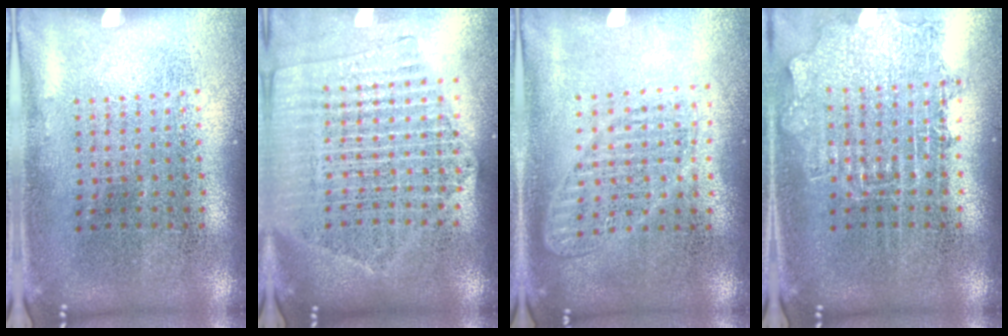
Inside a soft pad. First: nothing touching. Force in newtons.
{"total": 2.1, "press": 1.9, "slide": 0.9}
{"total": 1.3, "press": 1.3, "slide": 0.4}
{"total": 1.2, "press": 1.1, "slide": 0.5}